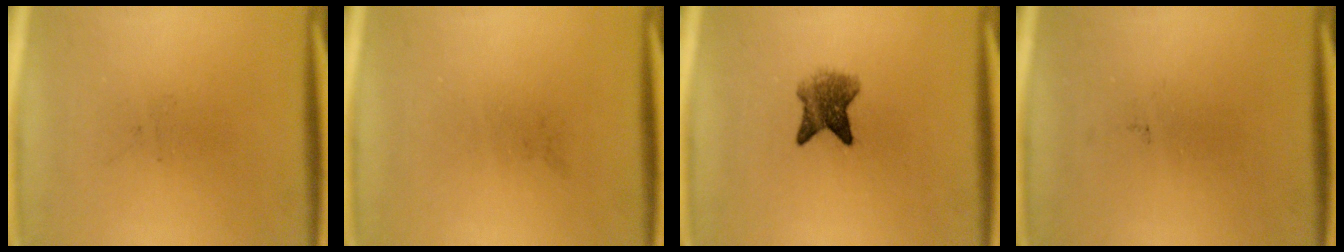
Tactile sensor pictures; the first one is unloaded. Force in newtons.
{"total": 0.0}
{"total": 5.0}
{"total": 0.0}